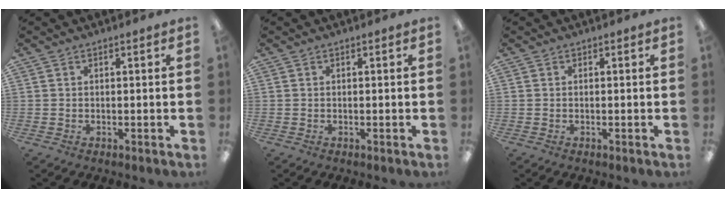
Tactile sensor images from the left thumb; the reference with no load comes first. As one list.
[{"total": 0.0}, {"total": 0.0}]